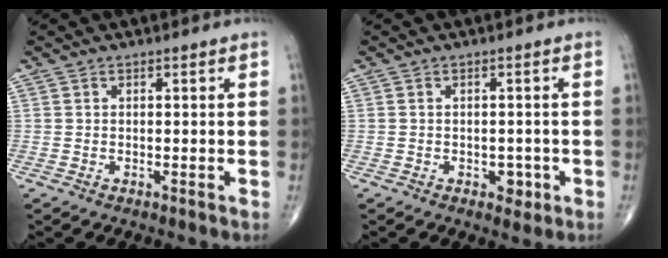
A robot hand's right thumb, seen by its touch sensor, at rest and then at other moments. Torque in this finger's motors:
{"motor_torque": [0.29, 0.11, 0.07, -0.28, -0.01]}